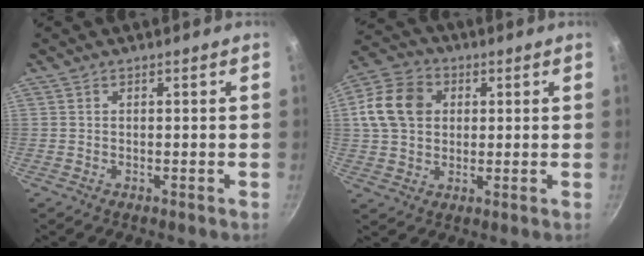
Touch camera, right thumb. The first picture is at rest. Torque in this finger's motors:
{"motor_torque": [0.10, 0.11, 0.03, -0.02, 0.10]}